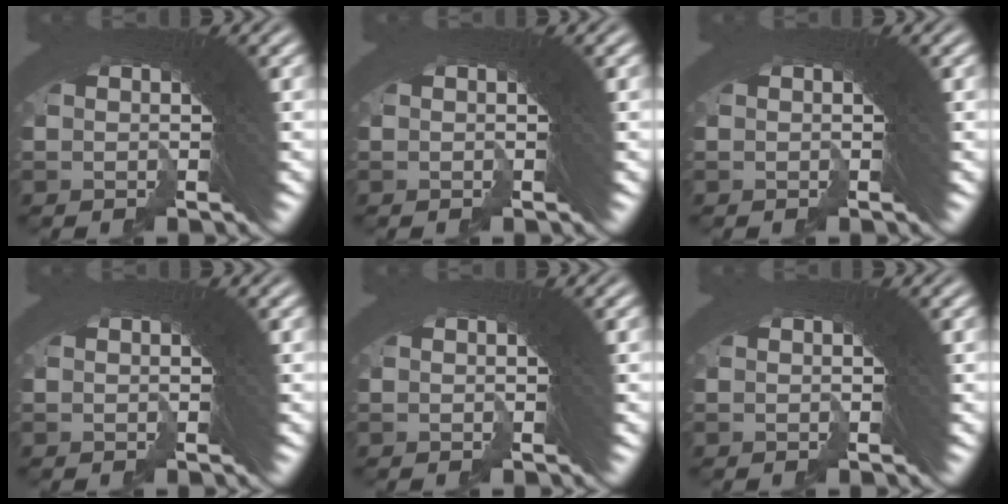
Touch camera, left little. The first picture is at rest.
{"total": 0.0}
{"total": 0.0}
{"total": 0.0}
{"total": 0.0}
{"total": 0.0}